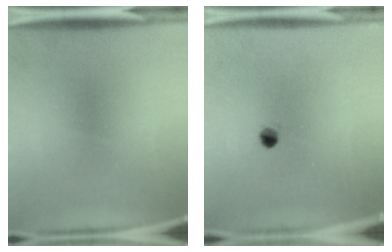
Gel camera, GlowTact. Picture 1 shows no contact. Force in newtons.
{"total": 2.0}